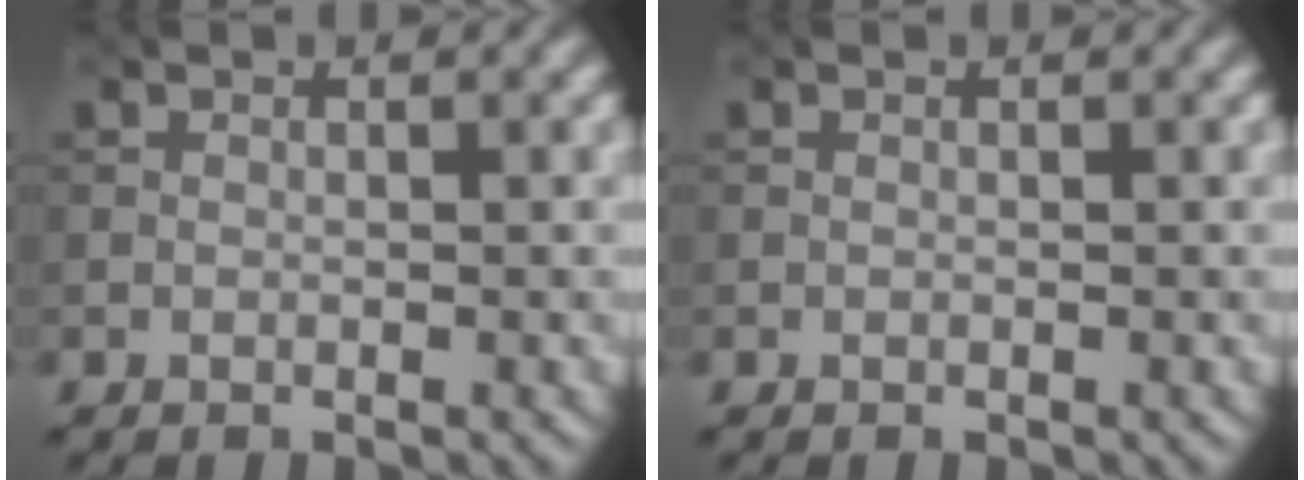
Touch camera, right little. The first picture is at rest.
{"total": 0.0}